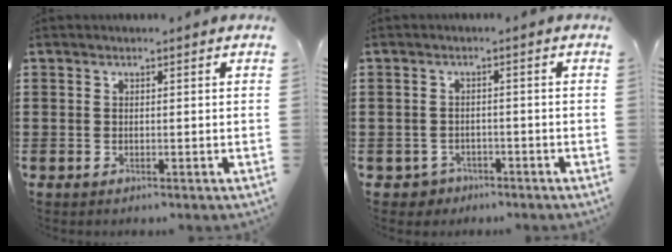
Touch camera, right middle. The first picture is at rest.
{"total": 1.9, "force": [-1.5, 1.0, -0.1], "torque": [-0.008, 0.002, -0.036]}